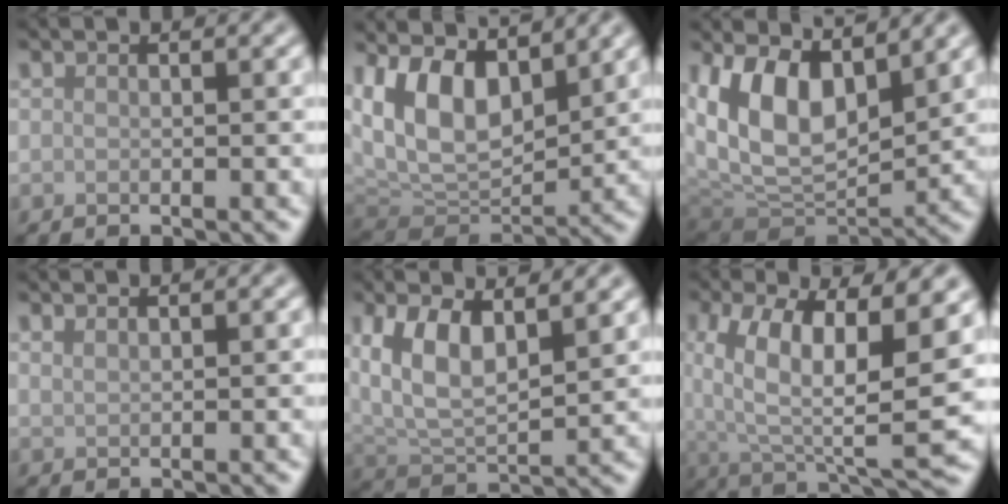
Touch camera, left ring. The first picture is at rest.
{"total": 10.3, "force": [4.0, 5.9, 7.4], "torque": [-0.145, 0.005, 0.070]}
{"total": 10.2, "force": [3.5, 5.8, 7.6], "torque": [-0.141, -0.012, 0.063]}
{"total": 0.9, "force": [0.8, 0.2, 0.3], "torque": [-0.006, 0.000, 0.017]}
{"total": 7.7, "force": [3.2, 3.8, 5.9], "torque": [-0.115, 0.002, 0.053]}
{"total": 12.1, "force": [2.7, 4.5, 10.9], "torque": [-0.194, -0.010, 0.047]}